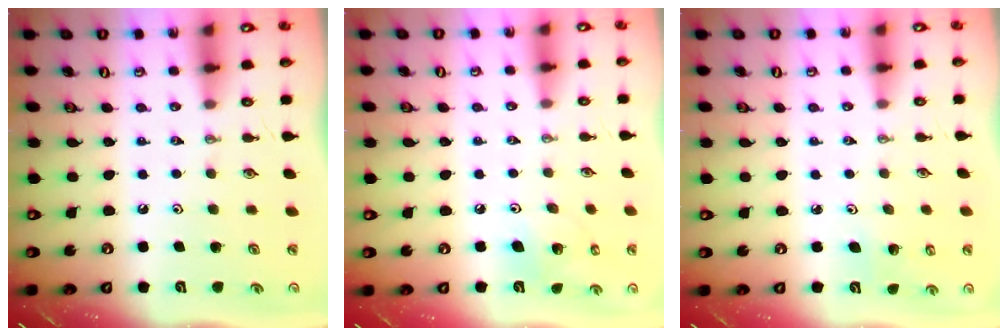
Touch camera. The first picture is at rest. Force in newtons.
{"total": 7.9, "press": 7.8, "slide": 1.5}
{"total": 2.9, "press": 2.8, "slide": 0.3}